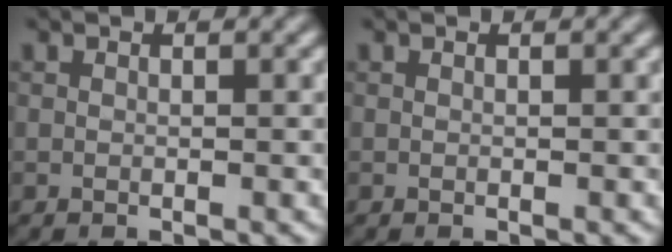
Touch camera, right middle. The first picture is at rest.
{"total": 0.0}